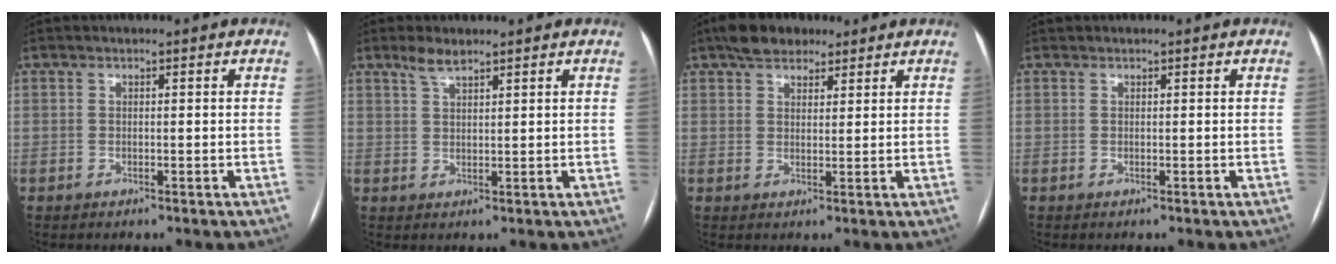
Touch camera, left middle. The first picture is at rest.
{"total": 2.6, "force": [2.1, 0.5, 1.4], "torque": [-0.034, 0.007, 0.043]}
{"total": 5.4, "force": [4.0, 2.9, 2.2], "torque": [-0.041, 0.020, 0.070]}
{"total": 0.0}